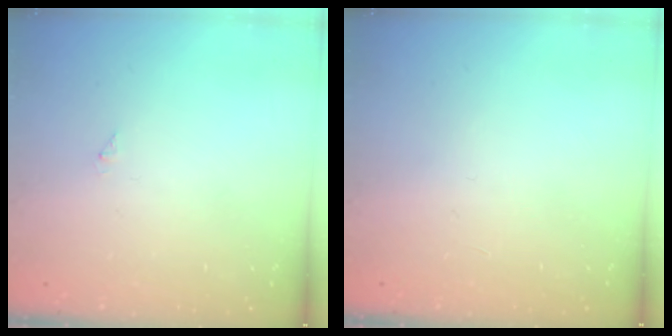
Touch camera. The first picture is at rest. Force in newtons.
{"total": 0.0}